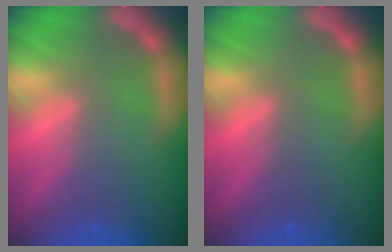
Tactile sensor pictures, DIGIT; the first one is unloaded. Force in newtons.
{"total": 0.0}